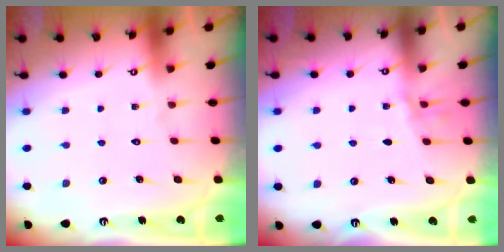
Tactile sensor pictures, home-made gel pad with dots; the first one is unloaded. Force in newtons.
{"total": 2.6, "press": 2.6, "slide": 0.4}